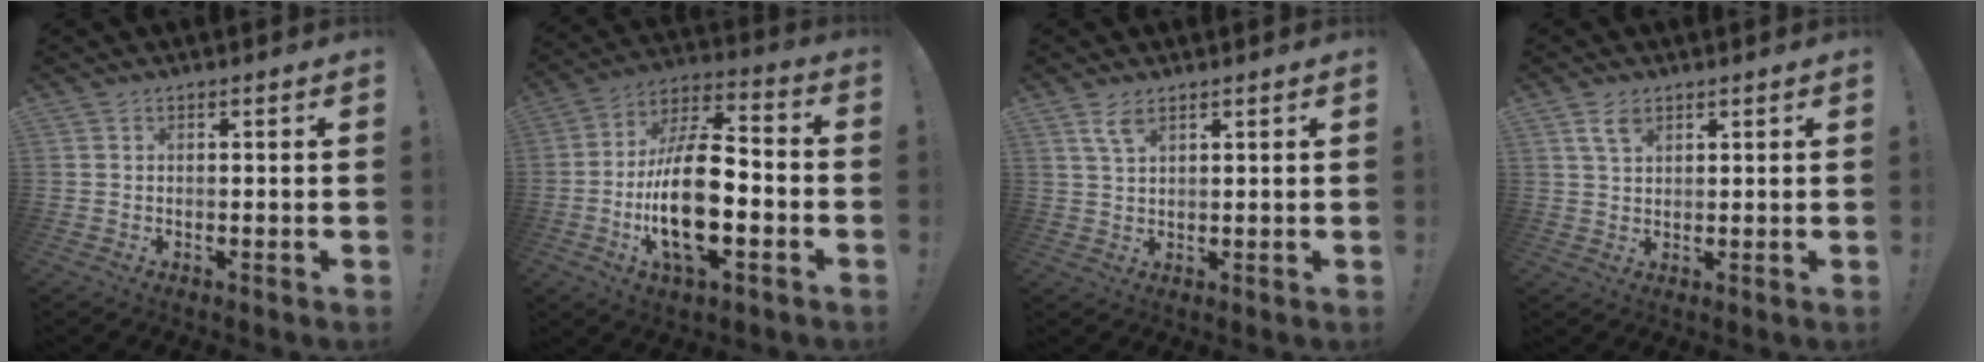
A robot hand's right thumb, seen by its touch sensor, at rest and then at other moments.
{"total": 21.1, "force": [-4.7, 9.5, 18.2], "torque": [-0.346, 0.018, -0.079]}
{"total": 4.0, "force": [2.4, 1.4, 2.9], "torque": [-0.052, -0.007, 0.042]}
{"total": 4.2, "force": [2.3, 2.2, 2.7], "torque": [-0.047, -0.004, 0.043]}